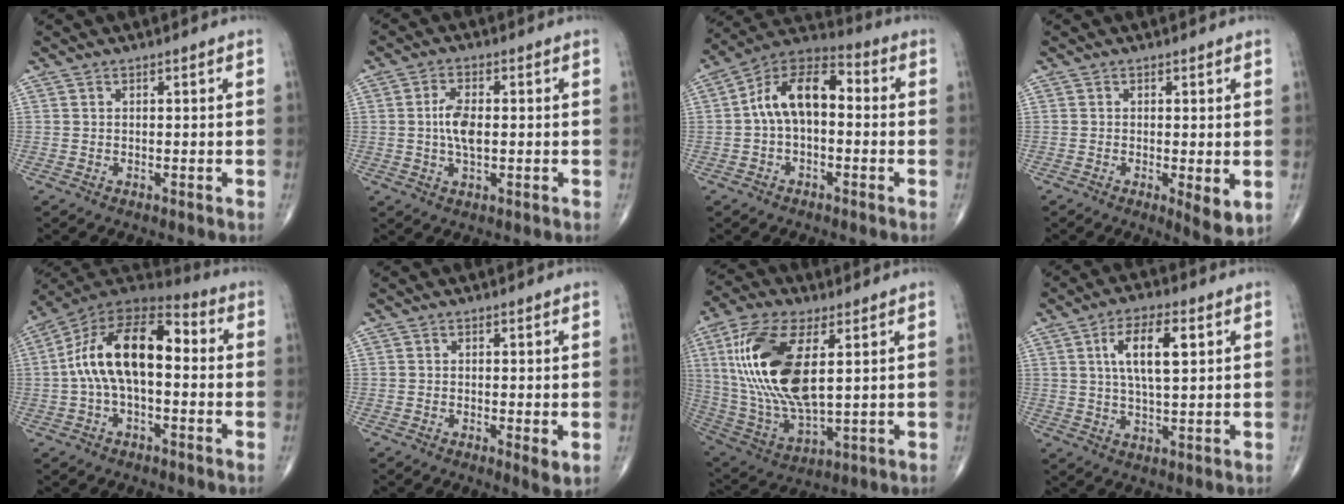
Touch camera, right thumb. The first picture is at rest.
{"total": 5.5, "force": [0.1, 2.5, 4.8], "torque": [-0.096, 0.003, -0.001]}
{"total": 12.3, "force": [0.2, 7.1, 10.1], "torque": [-0.159, 0.044, -0.012]}
{"total": 4.6, "force": [-0.8, 1.3, 4.3], "torque": [-0.067, -0.015, -0.014]}
{"total": 17.1, "force": [0.5, 8.7, 14.7], "torque": [-0.253, 0.050, -0.004]}
{"total": 2.4, "force": [-0.4, 0.6, 2.3], "torque": [-0.042, -0.011, -0.011]}
{"total": 21.4, "force": [4.8, 9.6, 18.6], "torque": [-0.388, -0.020, 0.093]}
{"total": 9.6, "force": [2.9, 3.6, 8.5], "torque": [-0.145, -0.001, 0.051]}